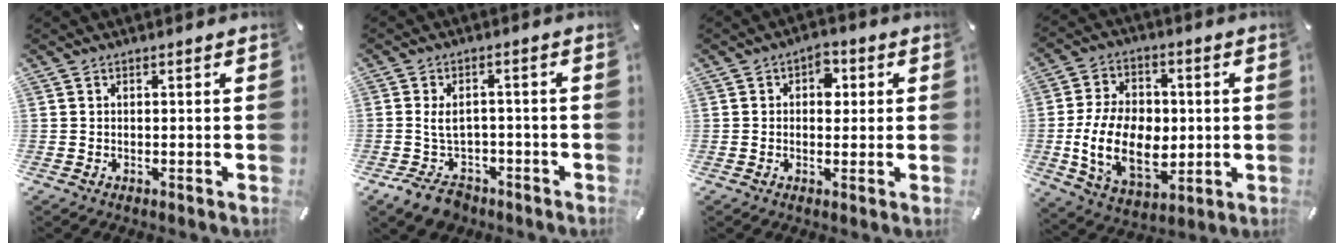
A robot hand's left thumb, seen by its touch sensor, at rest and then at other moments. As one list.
[{"total": 7.4, "force": [-2.4, 5.0, 4.9], "torque": [-0.098, 0.011, -0.044]}, {"total": 4.8, "force": [0.9, 3.3, 3.4], "torque": [-0.021, -0.008, 0.003]}, {"total": 18.0, "force": [-1.6, 12.5, 12.8], "torque": [-0.251, 0.003, -0.028]}]